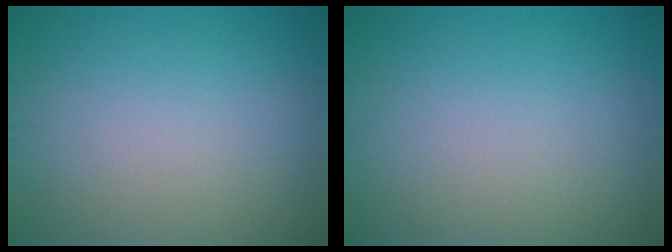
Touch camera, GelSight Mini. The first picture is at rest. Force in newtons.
{"total": 0.0}